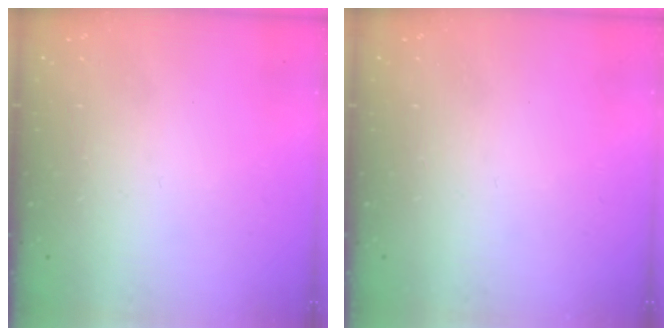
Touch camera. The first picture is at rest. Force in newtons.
{"total": 0.0}